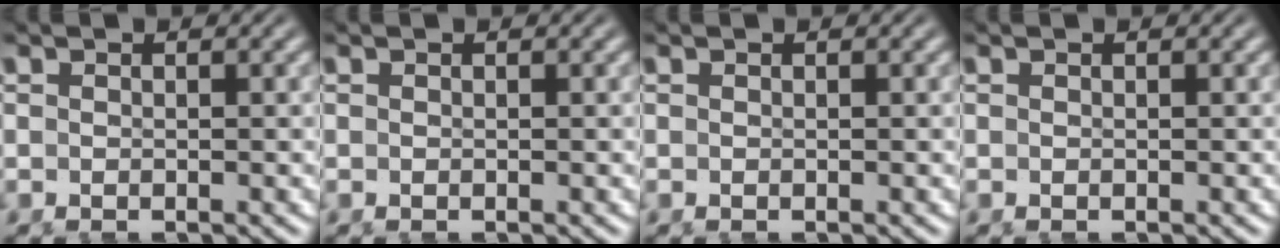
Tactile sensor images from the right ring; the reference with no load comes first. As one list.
[{"total": 0.0}, {"total": 0.0}, {"total": 0.0}]